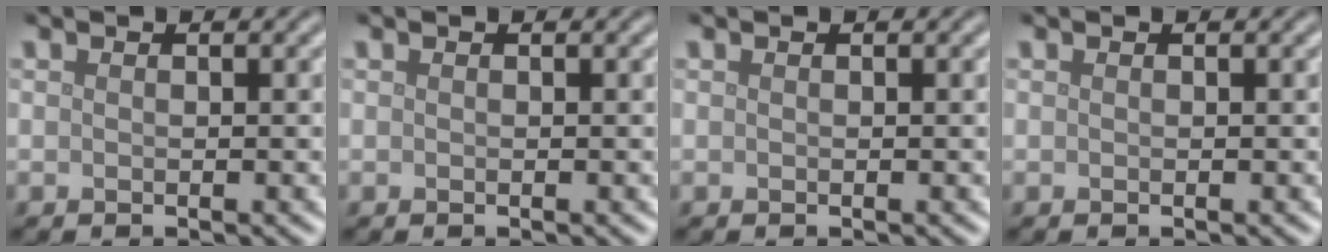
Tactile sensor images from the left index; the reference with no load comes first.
{"total": 0.0}
{"total": 0.0}
{"total": 0.0}